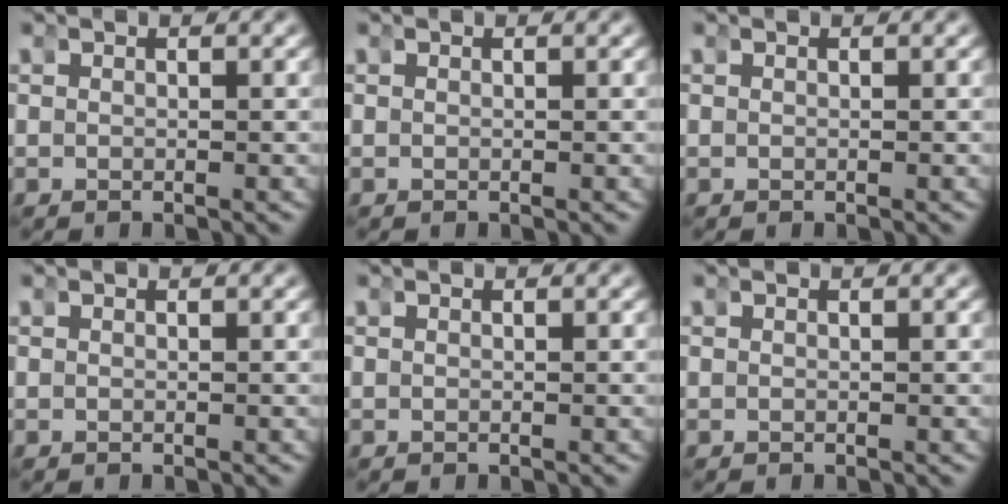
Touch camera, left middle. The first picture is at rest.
{"total": 0.0}
{"total": 0.0}
{"total": 0.0}
{"total": 0.0}
{"total": 0.0}